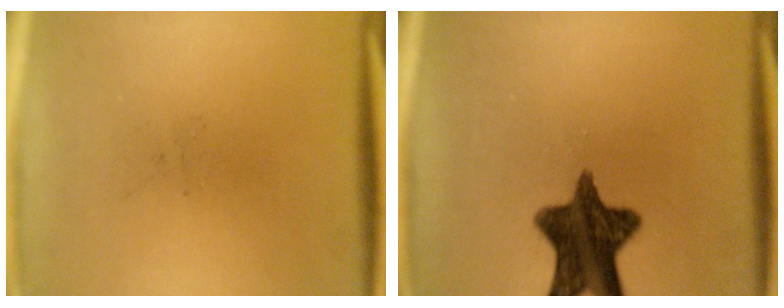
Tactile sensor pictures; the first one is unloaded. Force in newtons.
{"total": 12.3}